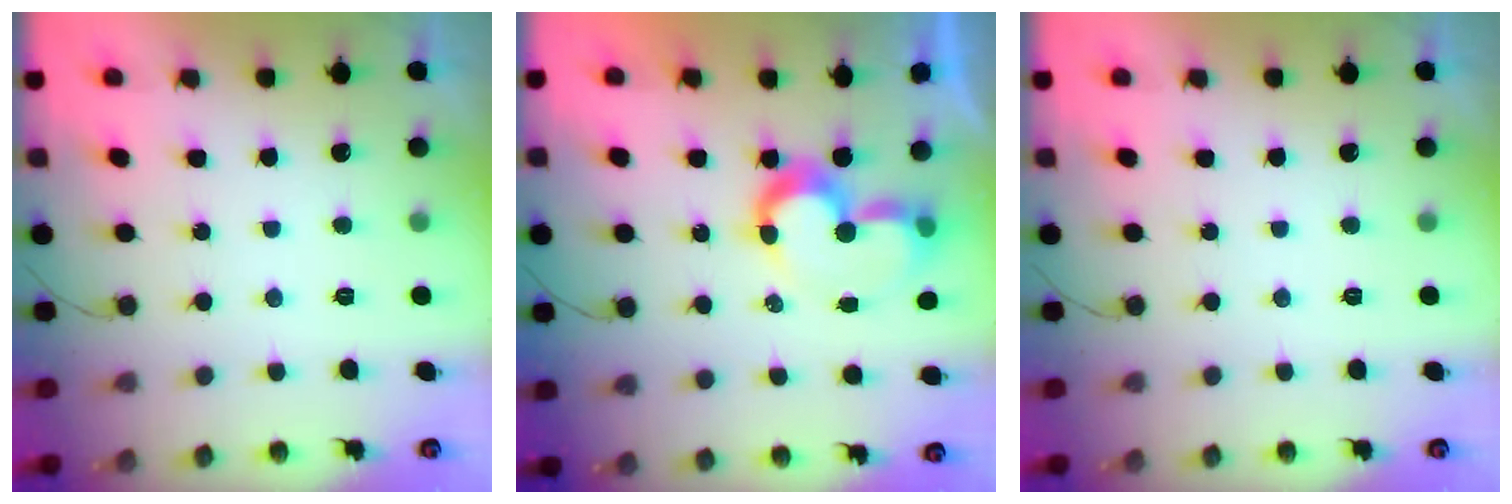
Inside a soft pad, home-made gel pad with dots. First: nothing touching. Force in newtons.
{"total": 8.3, "press": 7.7, "slide": 3.1}
{"total": 0.0}